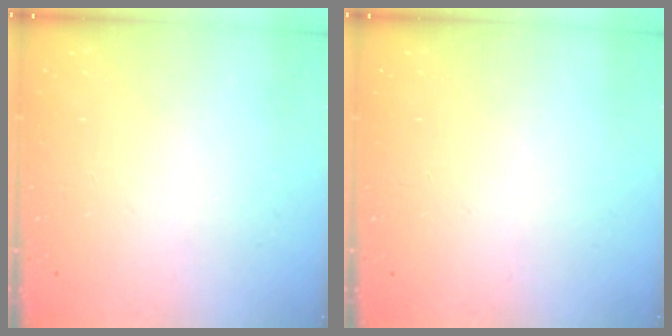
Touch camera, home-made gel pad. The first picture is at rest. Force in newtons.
{"total": 0.0}